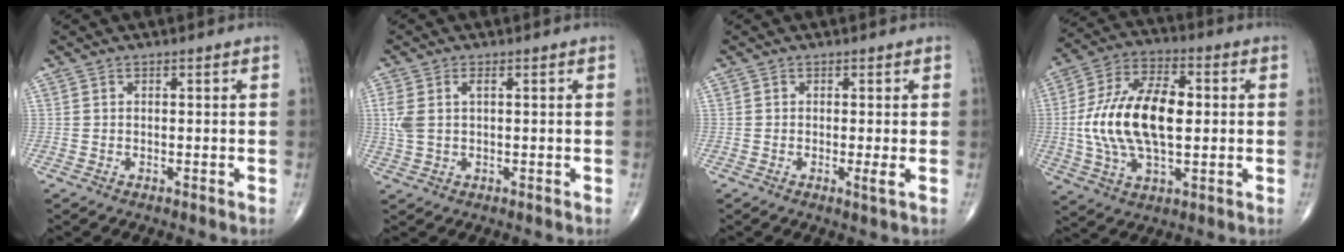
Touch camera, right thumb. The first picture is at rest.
{"total": 4.7, "force": [0.9, 2.3, 3.9], "torque": [-0.114, 0.015, 0.023]}
{"total": 1.4, "force": [-0.2, -0.2, 1.3], "torque": [-0.029, -0.006, -0.006]}
{"total": 18.5, "force": [0.3, 9.4, 15.9], "torque": [-0.308, 0.016, 0.005]}